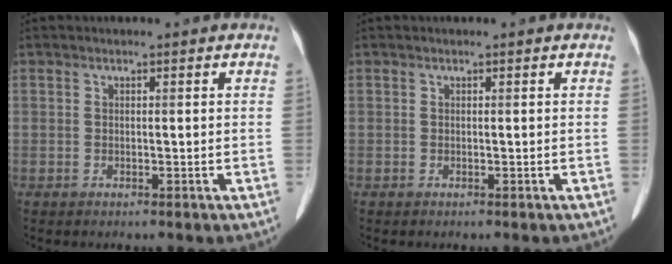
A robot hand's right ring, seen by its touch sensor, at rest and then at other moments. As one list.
[{"total": 0.0}]